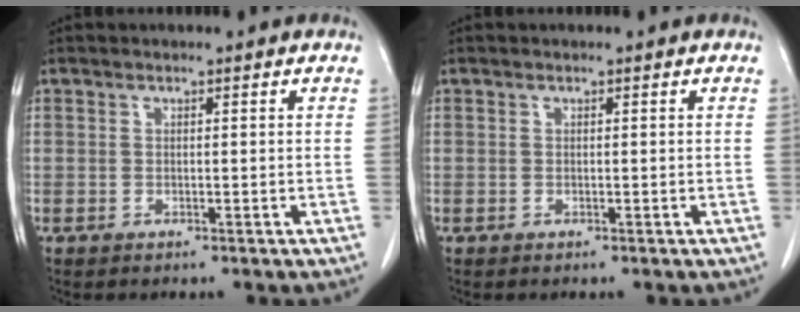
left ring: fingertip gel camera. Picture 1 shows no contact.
{"total": 0.0}